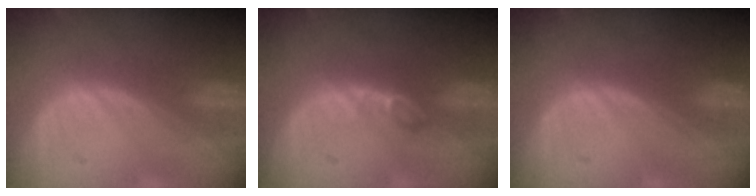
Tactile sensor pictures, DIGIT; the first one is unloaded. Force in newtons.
{"total": 2.1, "press": 2.1, "slide": 0.4}
{"total": 0.0}